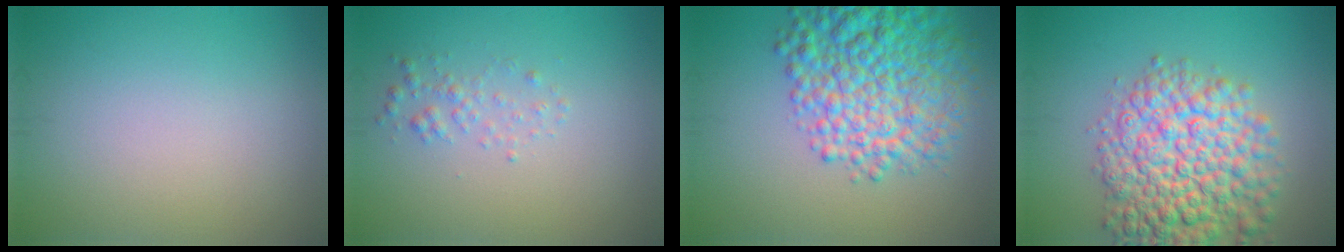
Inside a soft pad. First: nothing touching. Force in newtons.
{"total": 1.3, "press": 1.3, "slide": 0.0}
{"total": 9.1, "press": 9.1, "slide": 0.4}
{"total": 9.5, "press": 9.5, "slide": 0.4}